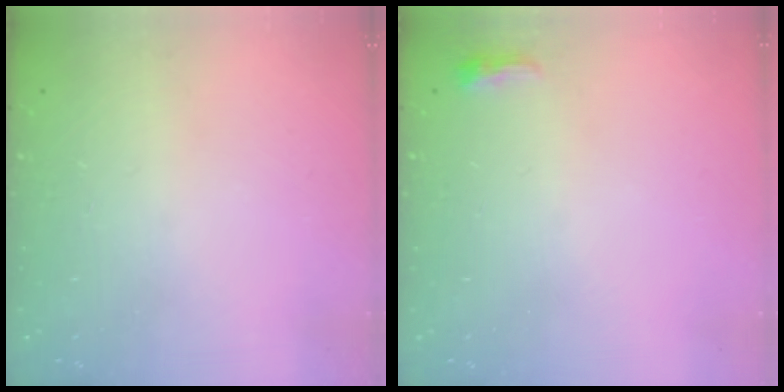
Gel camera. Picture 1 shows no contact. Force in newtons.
{"total": 3.6, "press": 3.4, "slide": 1.0}